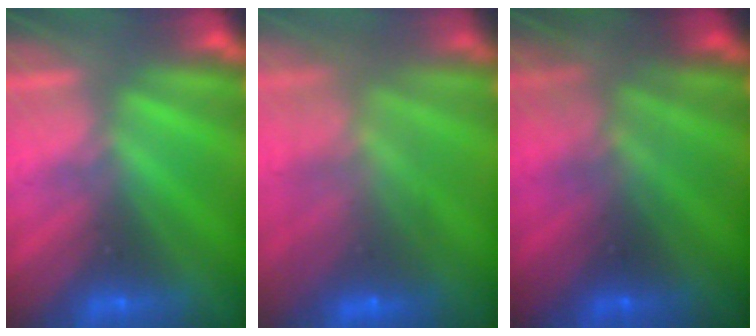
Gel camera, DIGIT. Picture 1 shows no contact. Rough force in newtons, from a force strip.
{"total": 8.7}
{"total": 7.3}